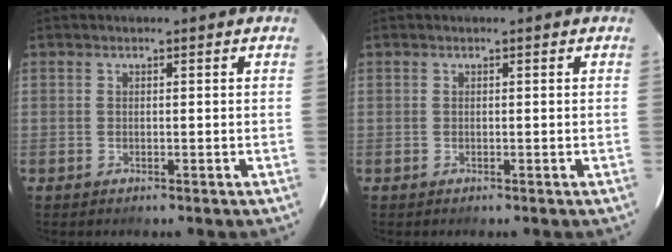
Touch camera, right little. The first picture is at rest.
{"total": 0.0}